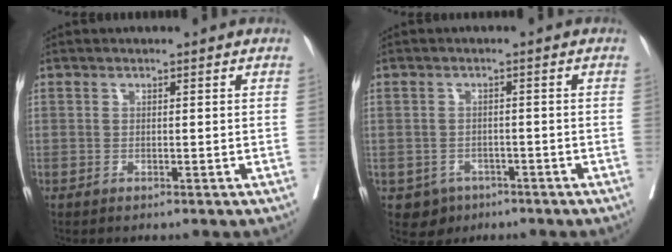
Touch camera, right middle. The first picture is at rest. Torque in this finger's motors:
{"motor_torque": [0.26, -0.36, 0.02, 0.00]}